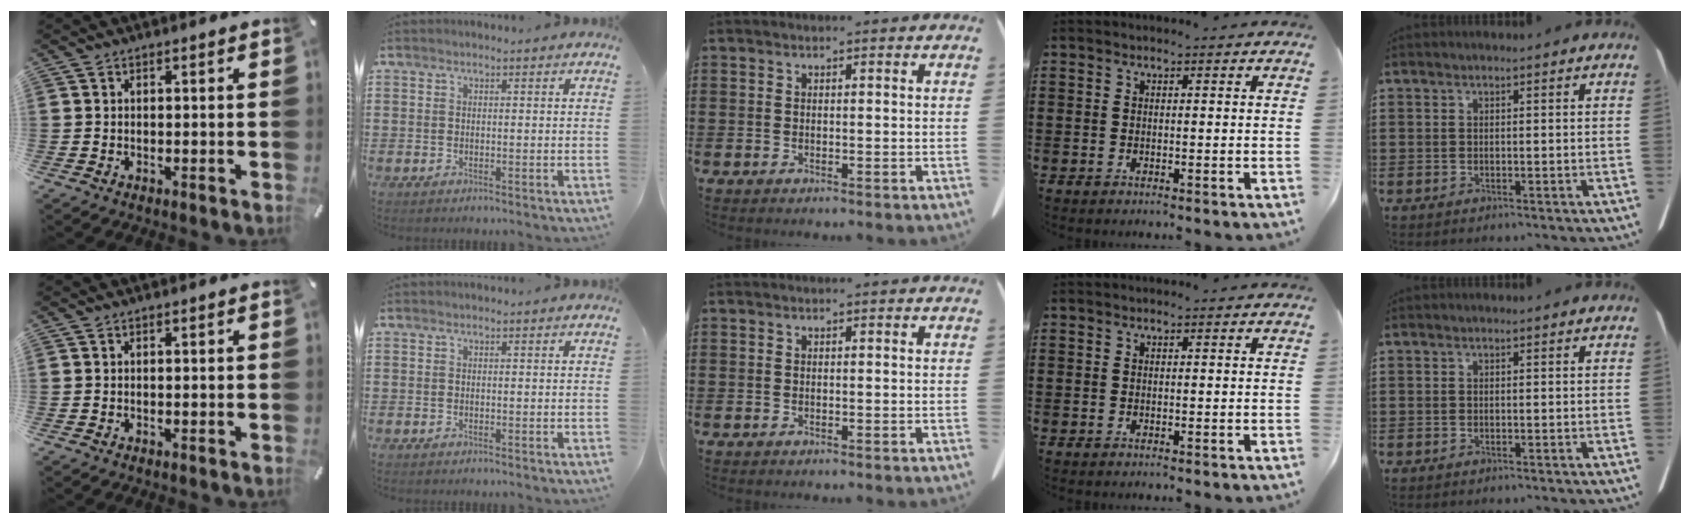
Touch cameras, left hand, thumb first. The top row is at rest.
{}